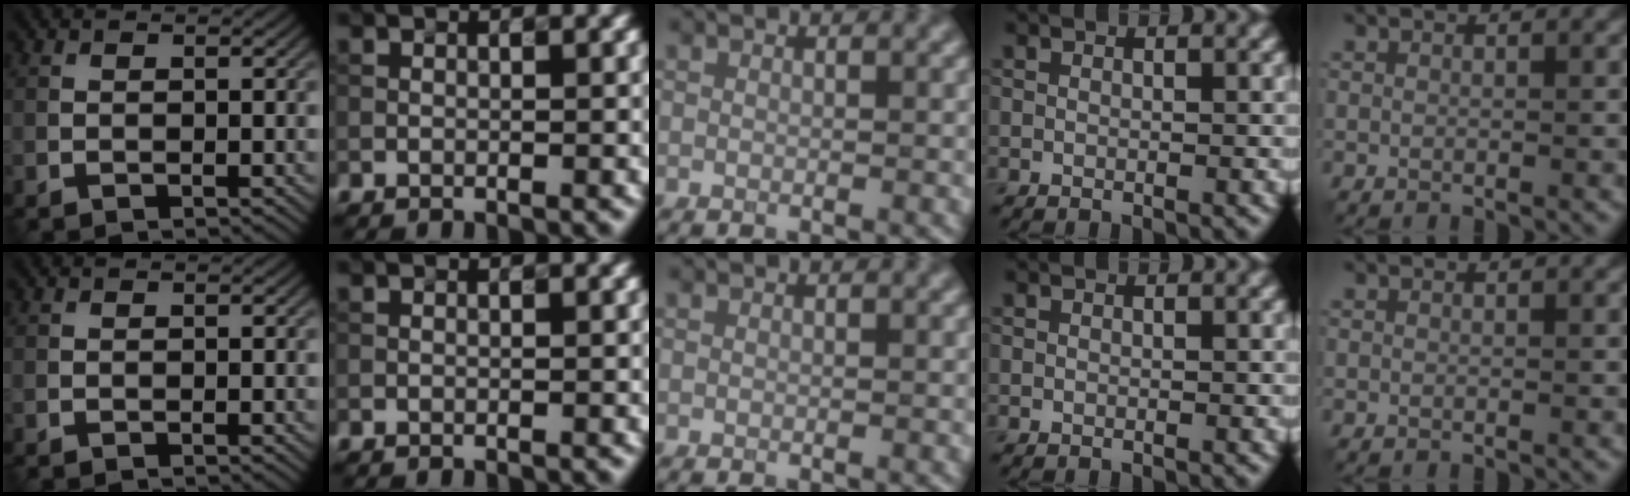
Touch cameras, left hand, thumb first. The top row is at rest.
{}